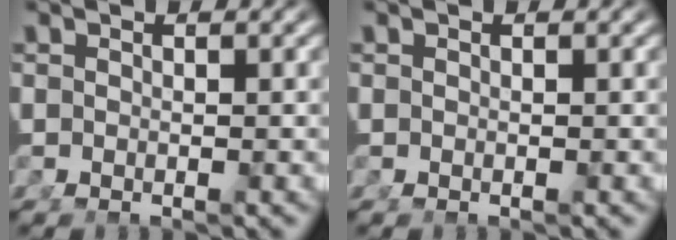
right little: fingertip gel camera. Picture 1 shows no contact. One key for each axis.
{"total": 0.0}